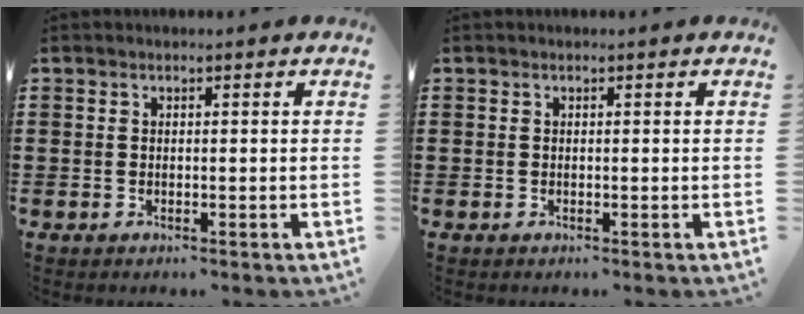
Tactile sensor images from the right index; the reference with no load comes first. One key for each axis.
{"total": 0.0}